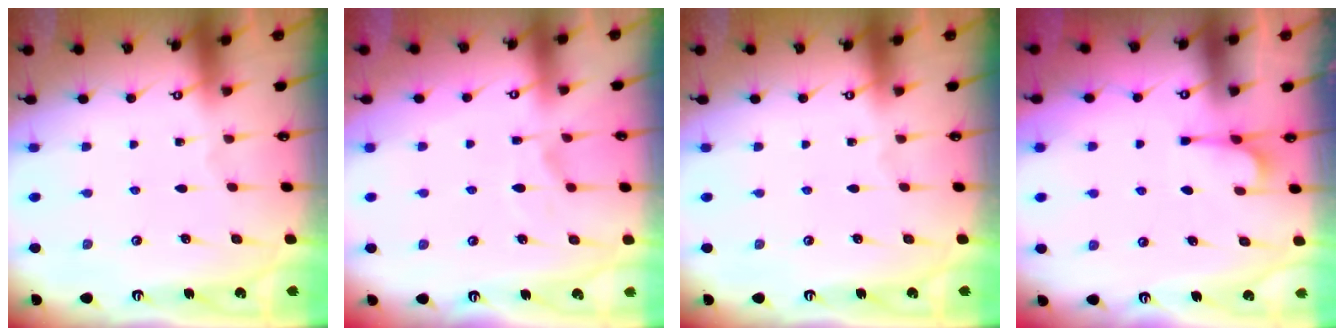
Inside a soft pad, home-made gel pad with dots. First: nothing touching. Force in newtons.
{"total": 4.4, "press": 4.2, "slide": 1.3}
{"total": 0.0}
{"total": 1.1, "press": 0.2, "slide": 1.1}